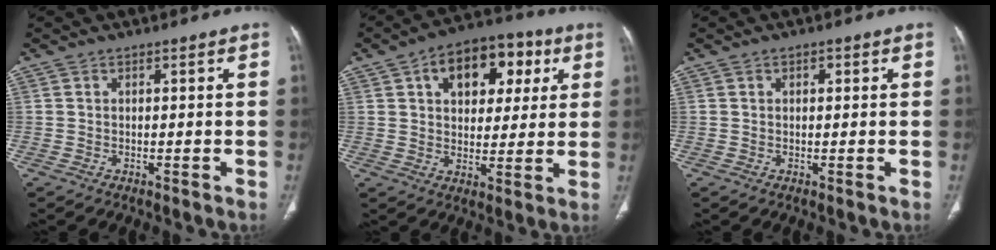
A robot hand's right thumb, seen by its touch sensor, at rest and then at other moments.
{"total": 15.2, "force": [5.8, 9.5, 10.4], "torque": [-0.102, 0.005, 0.086]}
{"total": 1.3, "force": [0.6, 0.7, 0.9], "torque": [-0.012, 0.000, 0.008]}